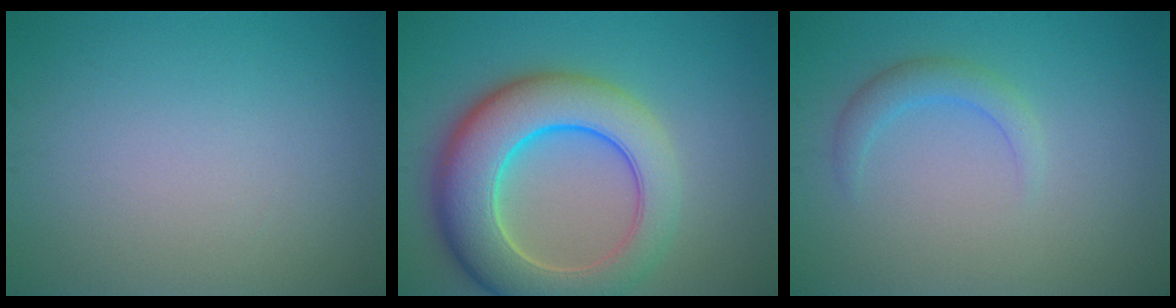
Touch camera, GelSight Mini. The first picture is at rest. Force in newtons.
{"total": 10.2, "press": 10.2, "slide": 0.3}
{"total": 2.0, "press": 2.0, "slide": 0.1}